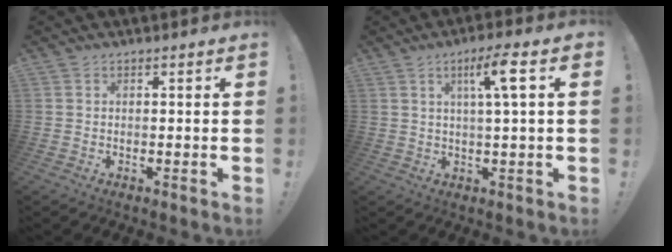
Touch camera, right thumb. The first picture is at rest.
{"total": 7.7, "force": [2.4, 0.4, 7.3], "torque": [-0.121, 0.002, 0.029]}